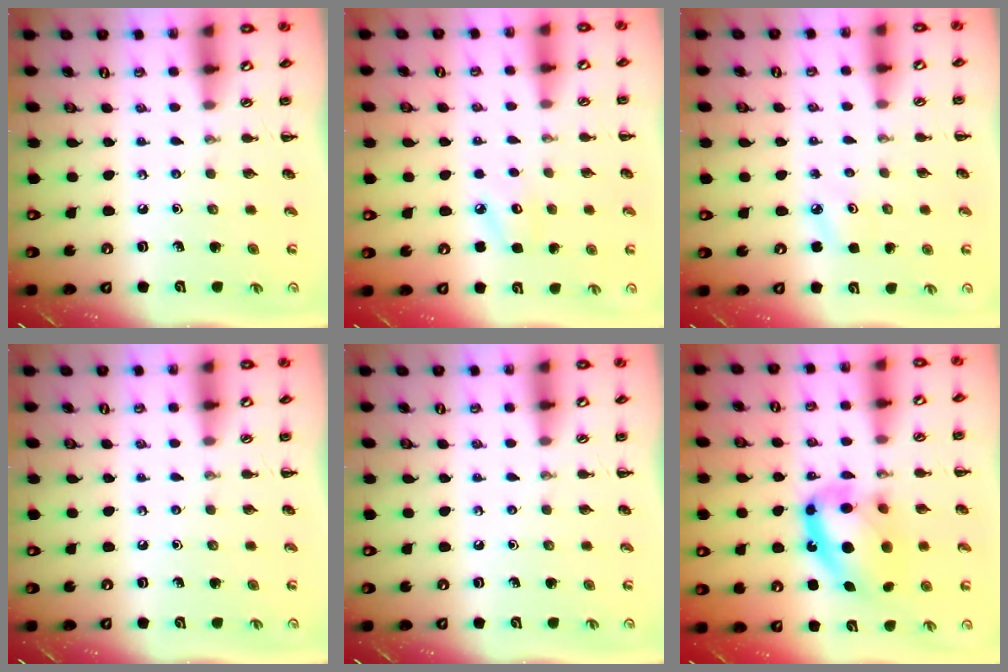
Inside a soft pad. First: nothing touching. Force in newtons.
{"total": 5.2, "press": 5.0, "slide": 1.5}
{"total": 3.5, "press": 3.3, "slide": 1.0}
{"total": 0.0}
{"total": 0.0}
{"total": 14.3, "press": 13.9, "slide": 3.6}